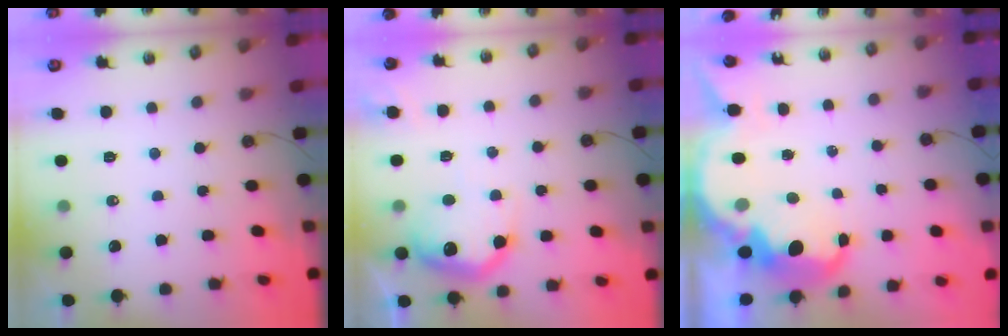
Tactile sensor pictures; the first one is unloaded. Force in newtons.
{"total": 17.4, "press": 17.3, "slide": 1.5}
{"total": 9.5, "press": 9.4, "slide": 0.9}